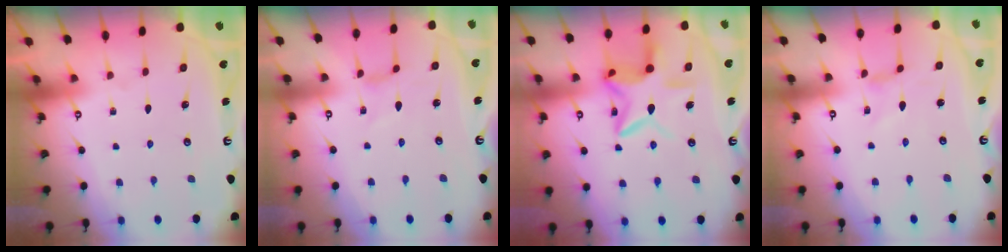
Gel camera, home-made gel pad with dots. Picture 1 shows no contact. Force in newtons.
{"total": 1.1, "press": 1.1, "slide": 0.3}
{"total": 11.5, "press": 11.4, "slide": 1.0}
{"total": 0.0}